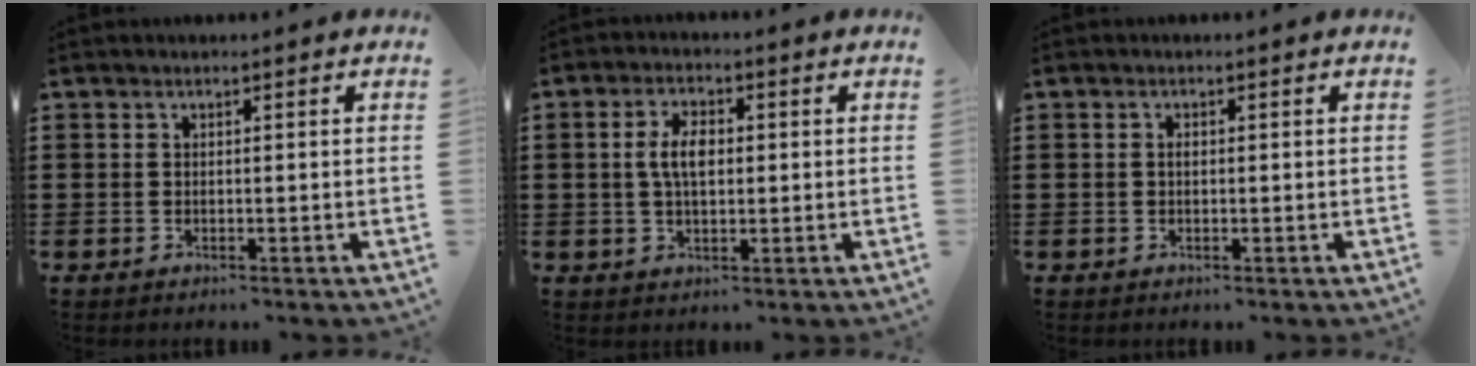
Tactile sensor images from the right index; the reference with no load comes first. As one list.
[{"total": 4.9, "force": [0.4, 2.4, 4.2], "torque": [-0.092, 0.008, 0.003]}, {"total": 0.7, "force": [0.0, 0.4, 0.6], "torque": [-0.013, 0.000, -0.001]}]